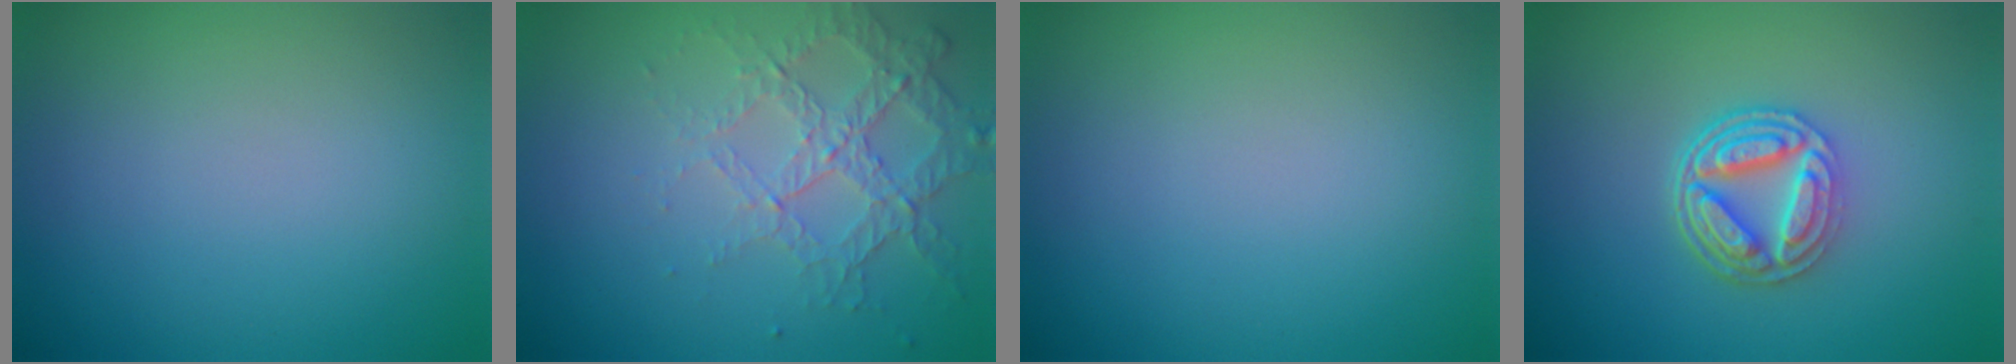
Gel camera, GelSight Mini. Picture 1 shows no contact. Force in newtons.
{"total": 4.5, "press": 2.9, "slide": 3.4}
{"total": 0.0}
{"total": 5.0, "press": 3.7, "slide": 3.3}